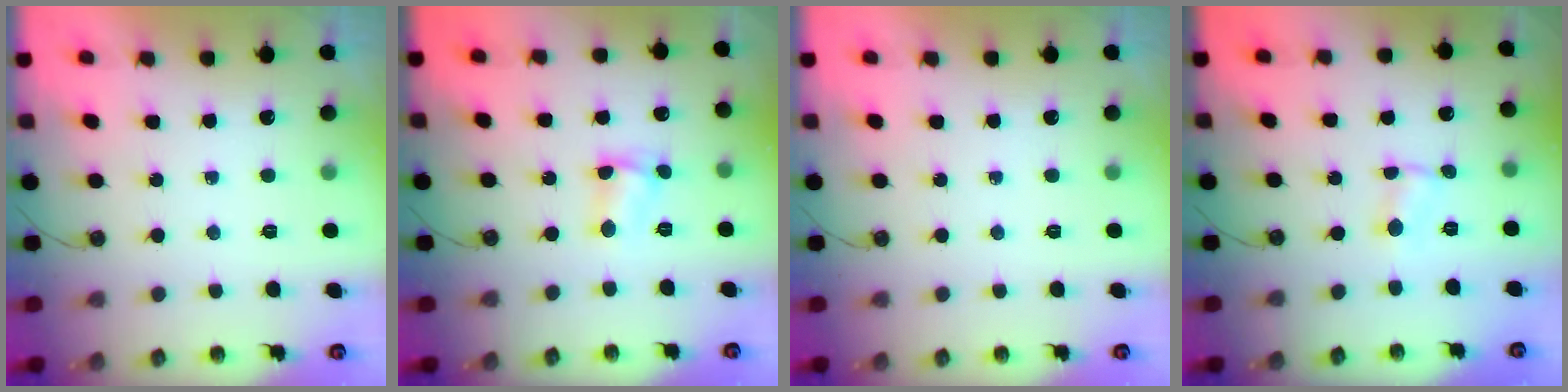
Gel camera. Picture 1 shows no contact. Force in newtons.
{"total": 3.1, "press": 3.1, "slide": 0.2}
{"total": 0.0}
{"total": 1.0, "press": 1.0, "slide": 0.1}